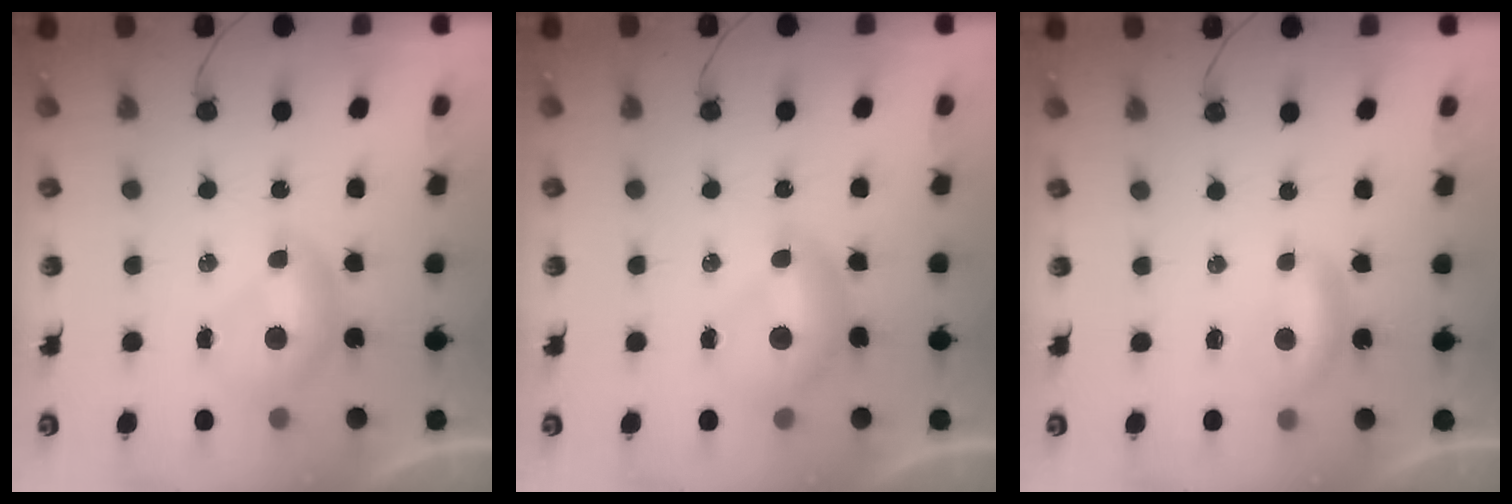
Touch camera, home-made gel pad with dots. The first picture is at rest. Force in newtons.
{"total": 0.8, "press": 0.3, "slide": 0.7}
{"total": 0.6, "press": 0.1, "slide": 0.5}